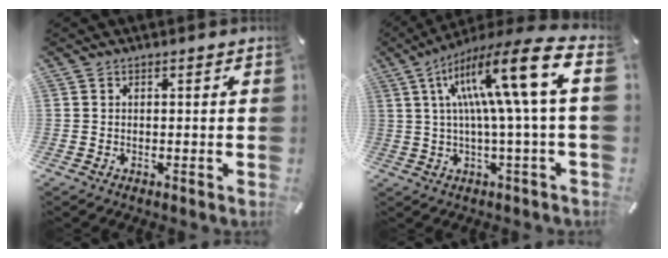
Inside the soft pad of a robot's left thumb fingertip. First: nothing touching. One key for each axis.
{"total": 19.8, "fx": 5.1, "fy": 2.5, "fz": 19.0, "tx": -0.328, "ty": -0.022, "tz": 0.064}